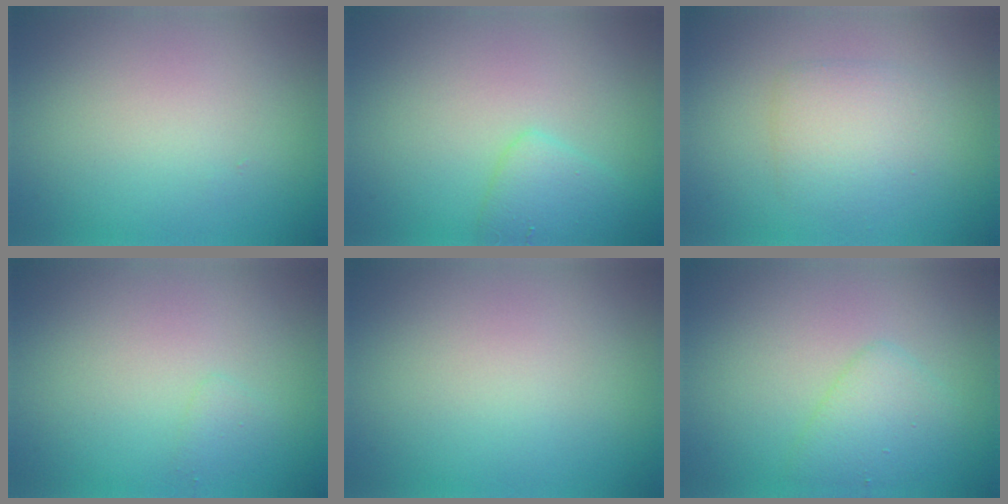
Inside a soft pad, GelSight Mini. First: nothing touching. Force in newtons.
{"total": 2.2, "press": 2.2, "slide": 0.1}
{"total": 2.8, "press": 2.8, "slide": 0.1}
{"total": 0.8, "press": 0.8, "slide": 0.1}
{"total": 0.0}
{"total": 2.6, "press": 2.6, "slide": 0.1}